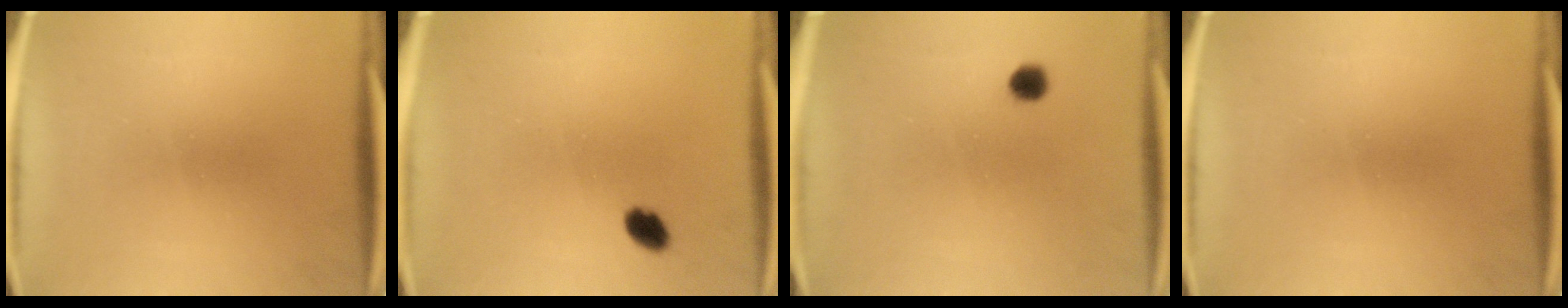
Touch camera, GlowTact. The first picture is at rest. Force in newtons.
{"total": 2.8}
{"total": 2.2}
{"total": 0.0}